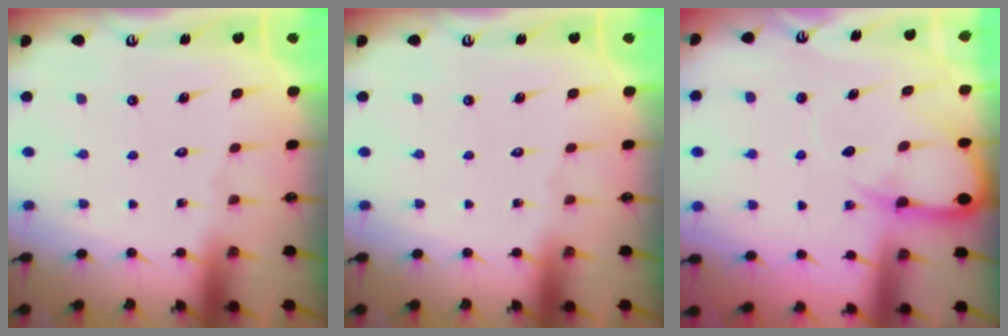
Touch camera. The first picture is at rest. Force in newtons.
{"total": 0.0}
{"total": 7.3, "press": 7.2, "slide": 0.9}